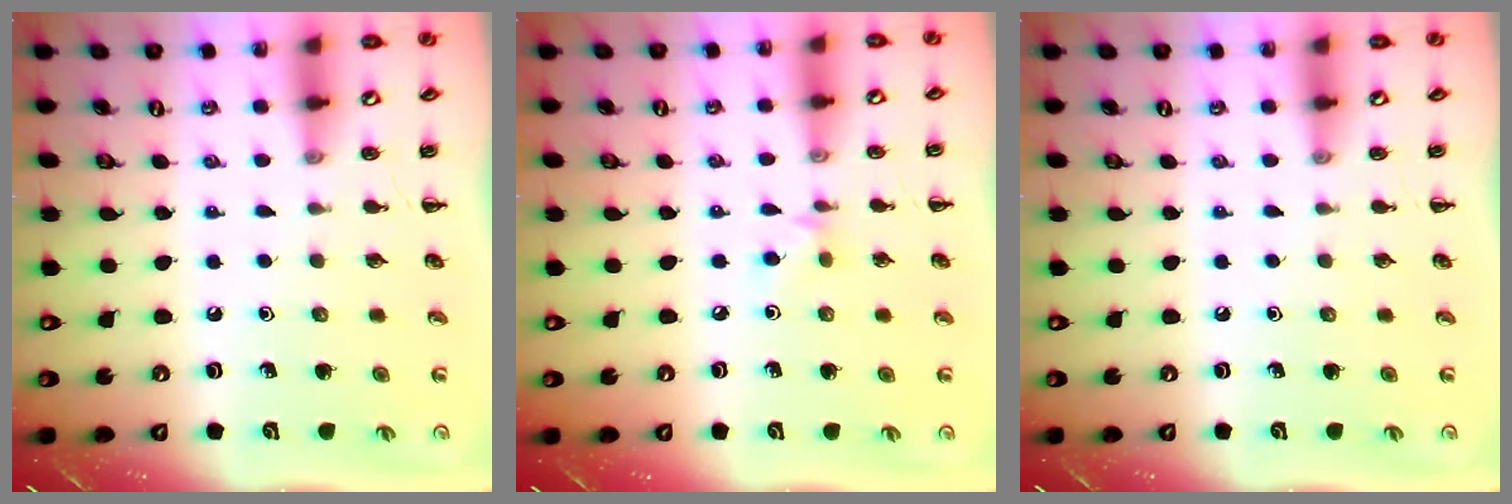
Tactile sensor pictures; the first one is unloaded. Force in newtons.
{"total": 4.4, "press": 4.2, "slide": 1.4}
{"total": 0.0}